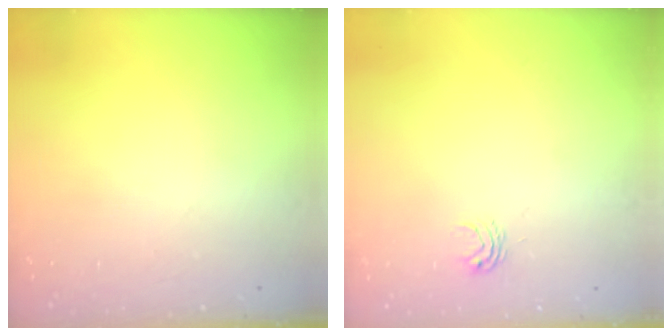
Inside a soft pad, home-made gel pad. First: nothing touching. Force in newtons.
{"total": 2.9, "press": 2.9, "slide": 0.2}